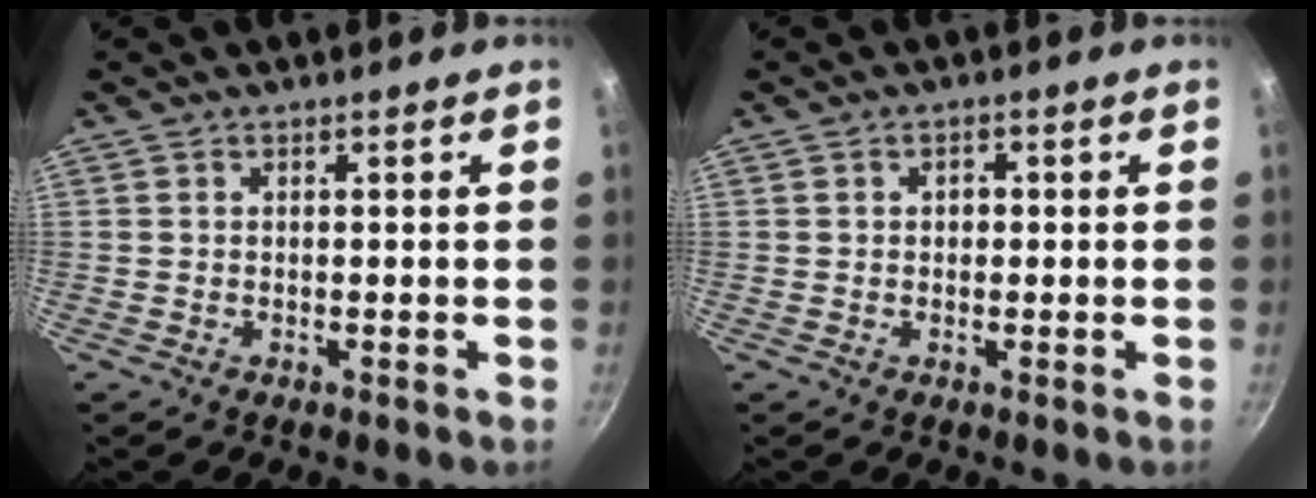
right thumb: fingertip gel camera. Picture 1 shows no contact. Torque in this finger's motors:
{"motor_torque": [-0.52, 0.23, -0.35, 0.17, -0.01]}